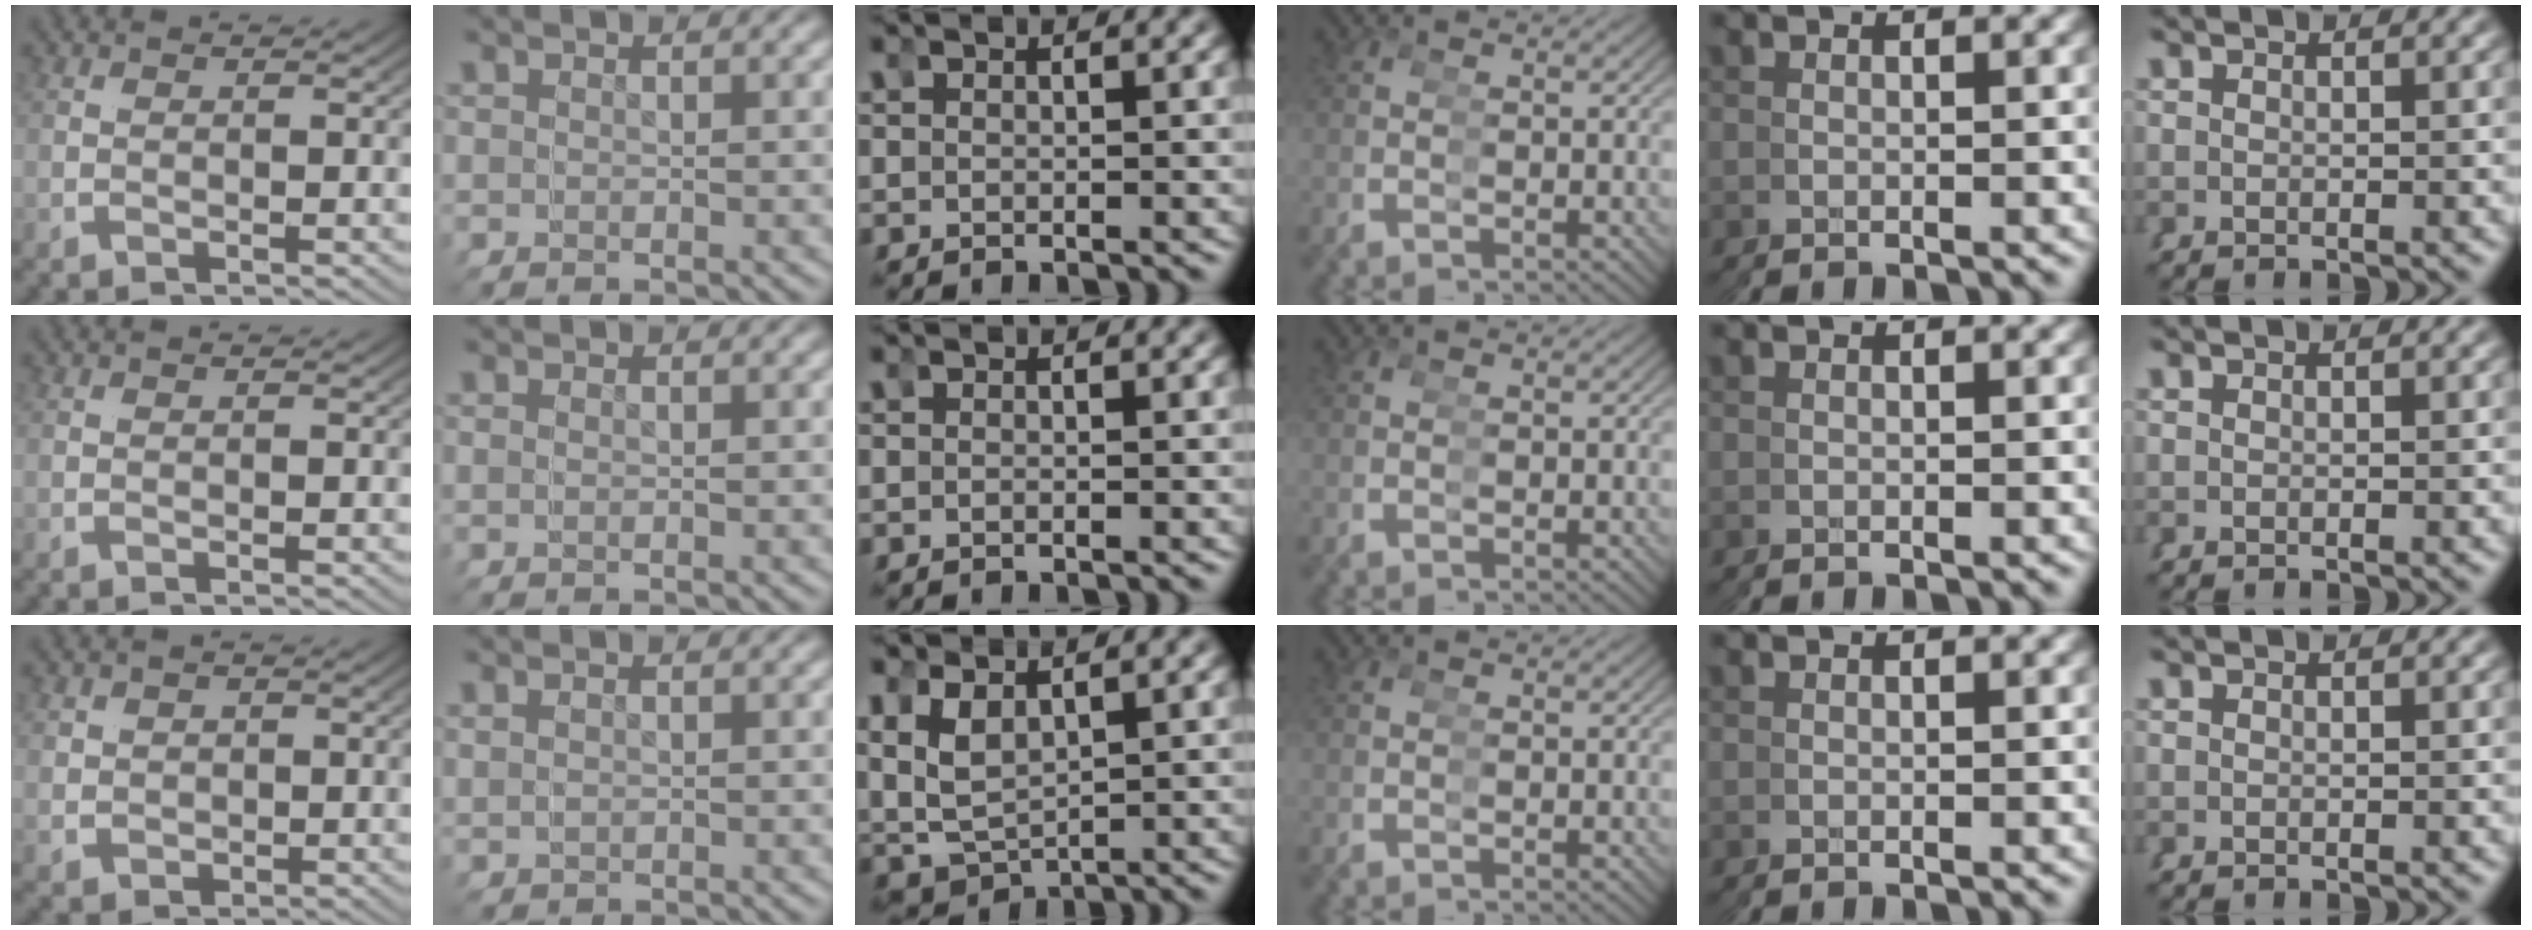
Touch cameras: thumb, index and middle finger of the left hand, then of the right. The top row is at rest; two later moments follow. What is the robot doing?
{"motion": "grasp_and_lifting", "object": "hoodie"}